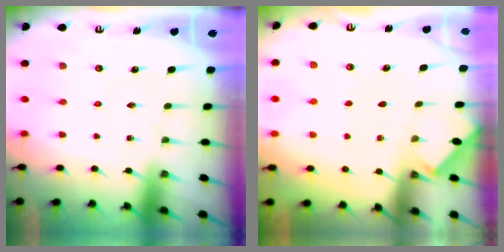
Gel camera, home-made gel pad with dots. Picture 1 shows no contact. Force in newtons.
{"total": 2.8, "press": 2.7, "slide": 0.4}